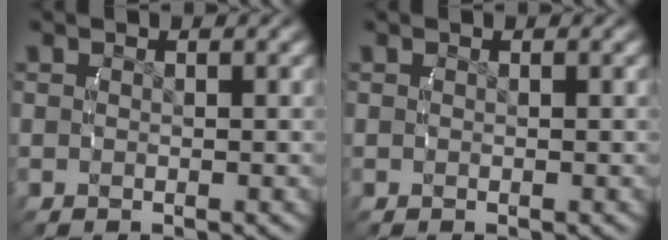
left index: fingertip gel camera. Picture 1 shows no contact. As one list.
[{"total": 0.0}]